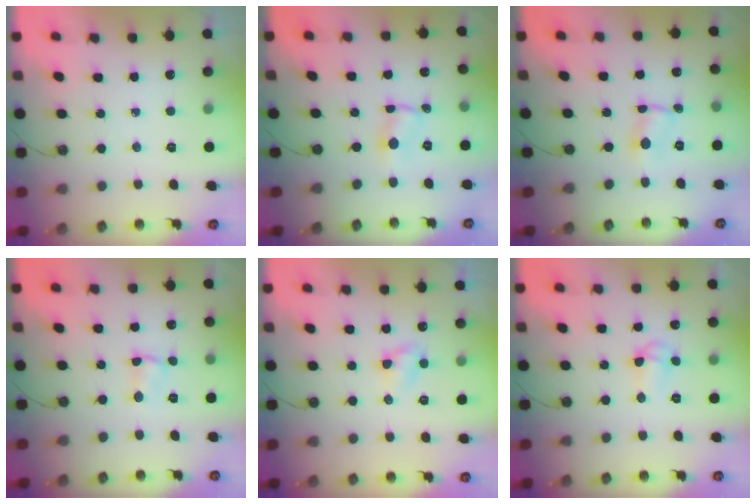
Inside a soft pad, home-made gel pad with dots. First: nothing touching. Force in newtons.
{"total": 1.1, "press": 1.0, "slide": 0.2}
{"total": 1.1, "press": 1.0, "slide": 0.2}
{"total": 2.2, "press": 2.2, "slide": 0.4}
{"total": 3.8, "press": 3.8, "slide": 0.6}
{"total": 6.0, "press": 4.8, "slide": 3.6}